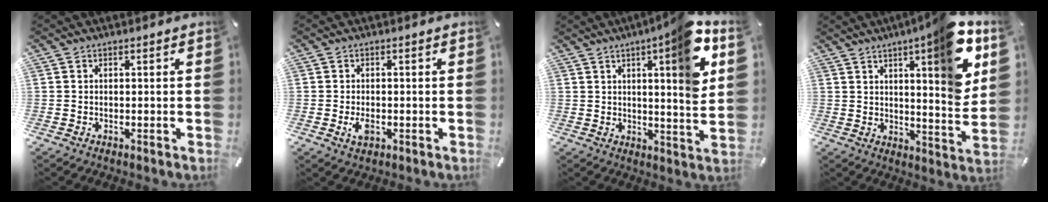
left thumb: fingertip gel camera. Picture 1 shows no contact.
{"total": 2.8, "force": [-0.7, 1.6, 2.2], "torque": [-0.052, -0.004, -0.015]}
{"total": 13.8, "force": [6.3, 2.2, 12.1], "torque": [-0.156, -0.041, 0.090]}
{"total": 15.5, "force": [8.4, 3.1, 12.7], "torque": [-0.158, -0.069, 0.126]}